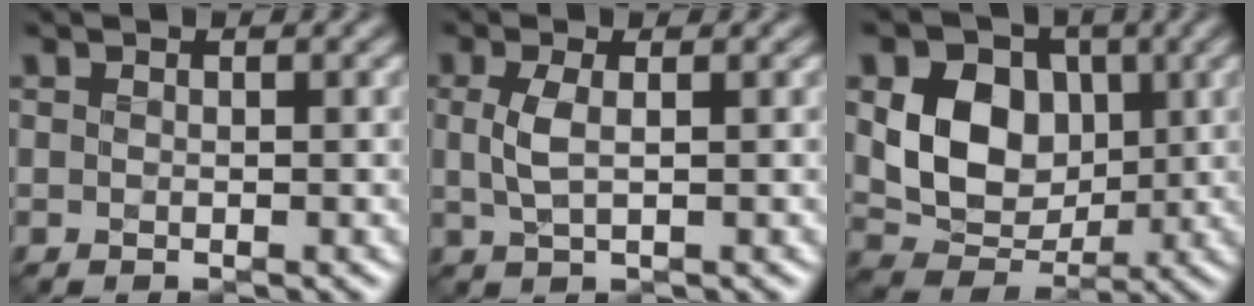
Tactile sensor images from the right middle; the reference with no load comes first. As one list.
[{"total": 2.0, "force": [-0.3, 0.5, 1.9], "torque": [-0.048, -0.001, -0.006]}, {"total": 7.9, "force": [0.7, 6.2, 5.0], "torque": [-0.092, -0.008, 0.004]}]